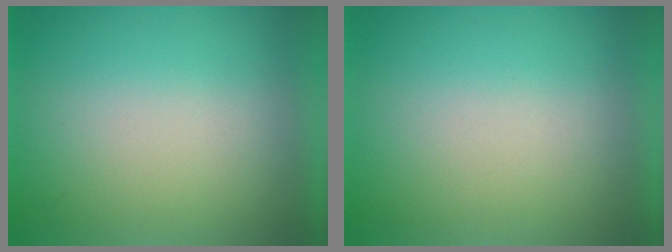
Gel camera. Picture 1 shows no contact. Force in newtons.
{"total": 0.0}